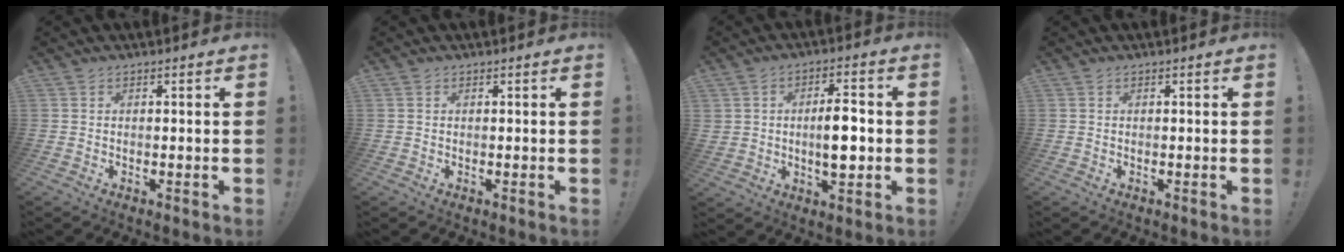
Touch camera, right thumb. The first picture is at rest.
{"total": 0.0}
{"total": 9.0, "force": [-0.8, 5.7, 6.9], "torque": [-0.114, 0.013, -0.014]}
{"total": 0.0}